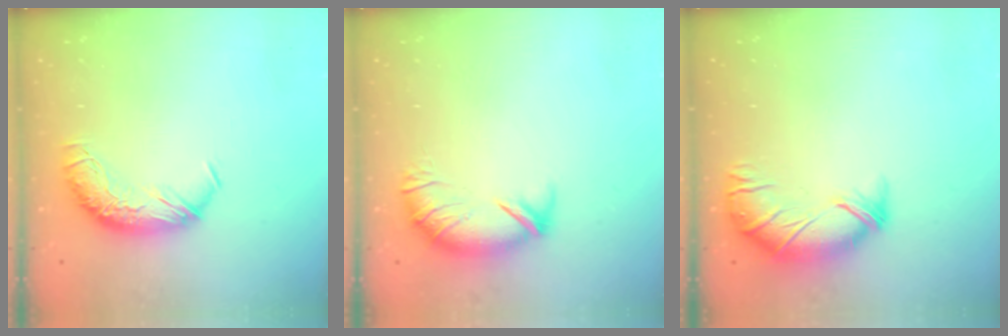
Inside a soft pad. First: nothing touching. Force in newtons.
{"total": 4.1, "press": 3.8, "slide": 1.5}
{"total": 3.6, "press": 2.8, "slide": 2.2}